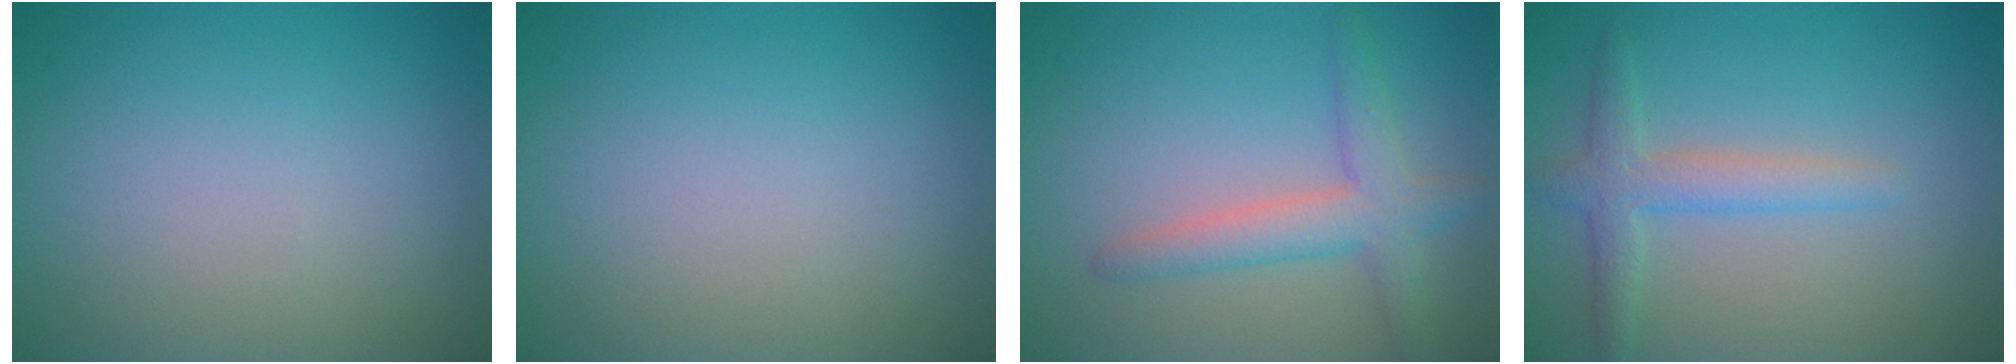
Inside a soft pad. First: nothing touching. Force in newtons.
{"total": 0.0}
{"total": 3.7, "press": 3.7, "slide": 0.1}
{"total": 2.8, "press": 2.8, "slide": 0.1}